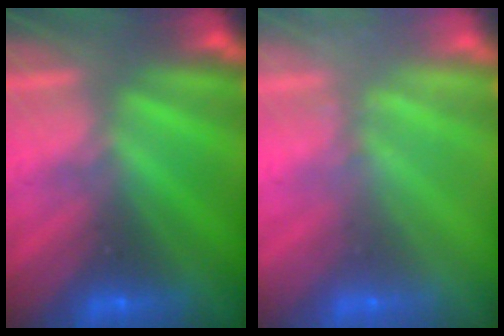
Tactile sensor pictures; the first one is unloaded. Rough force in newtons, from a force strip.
{"total": 2.4}